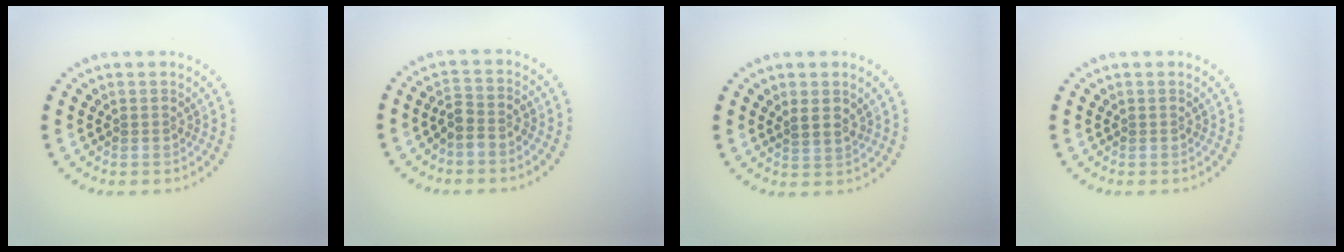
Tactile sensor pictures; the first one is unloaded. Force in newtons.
{"total": 2.0, "press": 1.7, "slide": 1.1}
{"total": 1.4, "press": 1.2, "slide": 0.6}
{"total": 0.0}